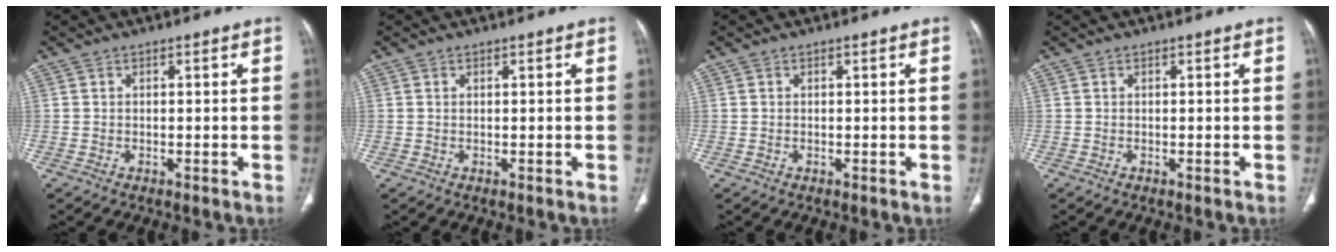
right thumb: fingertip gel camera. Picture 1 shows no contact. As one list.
[{"total": 0.0}, {"total": 0.0}, {"total": 0.0}]